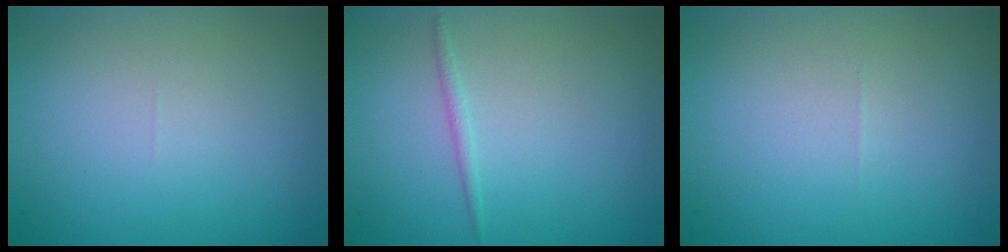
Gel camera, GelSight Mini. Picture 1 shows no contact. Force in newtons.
{"total": 0.7, "press": 0.7, "slide": 0.0}
{"total": 0.0}